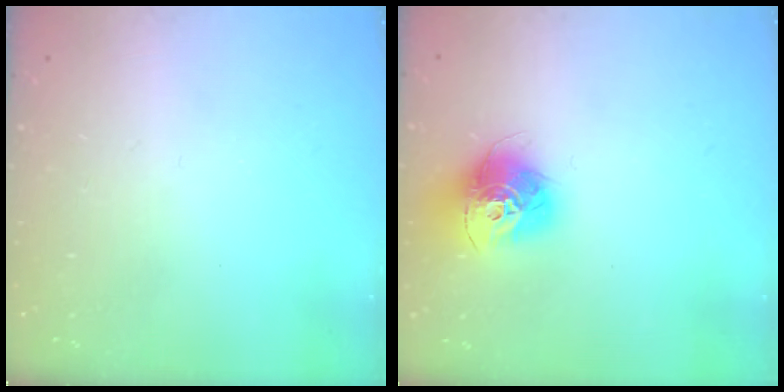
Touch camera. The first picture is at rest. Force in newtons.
{"total": 14.1, "press": 14.1, "slide": 1.3}